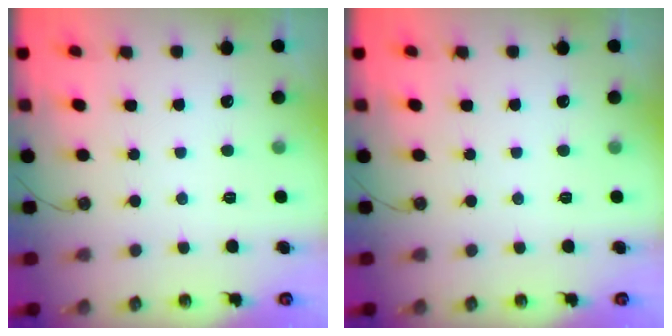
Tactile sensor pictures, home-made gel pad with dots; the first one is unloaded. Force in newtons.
{"total": 0.0}